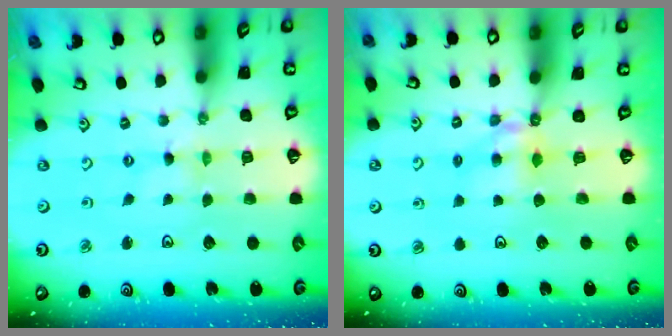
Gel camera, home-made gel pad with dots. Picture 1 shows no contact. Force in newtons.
{"total": 5.8, "press": 5.8, "slide": 0.3}